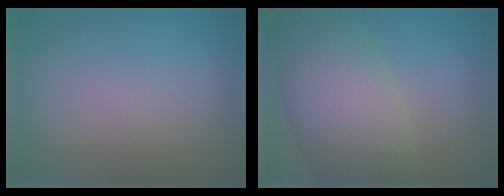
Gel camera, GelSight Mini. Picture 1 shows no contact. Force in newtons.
{"total": 8.6, "press": 8.6, "slide": 0.7}